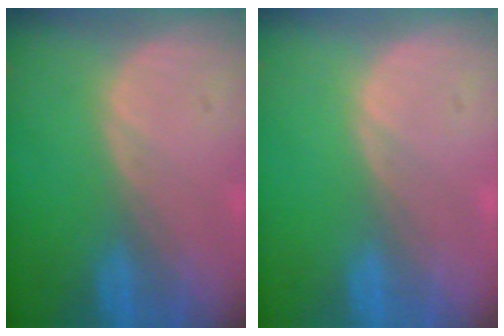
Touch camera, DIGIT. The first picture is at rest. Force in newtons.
{"total": 0.0}